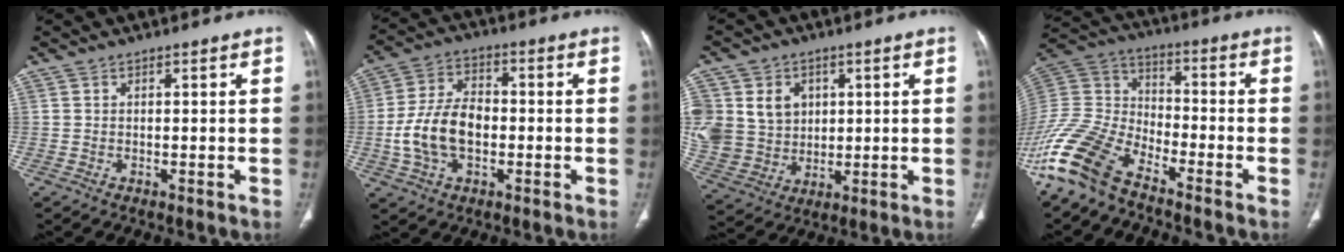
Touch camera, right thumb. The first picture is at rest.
{"total": 12.0, "force": [-1.8, 7.6, 9.1], "torque": [-0.173, 0.024, -0.035]}
{"total": 17.6, "force": [3.5, 15.1, 8.4], "torque": [-0.171, 0.015, 0.090]}
{"total": 15.1, "force": [-11.2, 6.6, 7.7], "torque": [-0.159, 0.062, -0.227]}